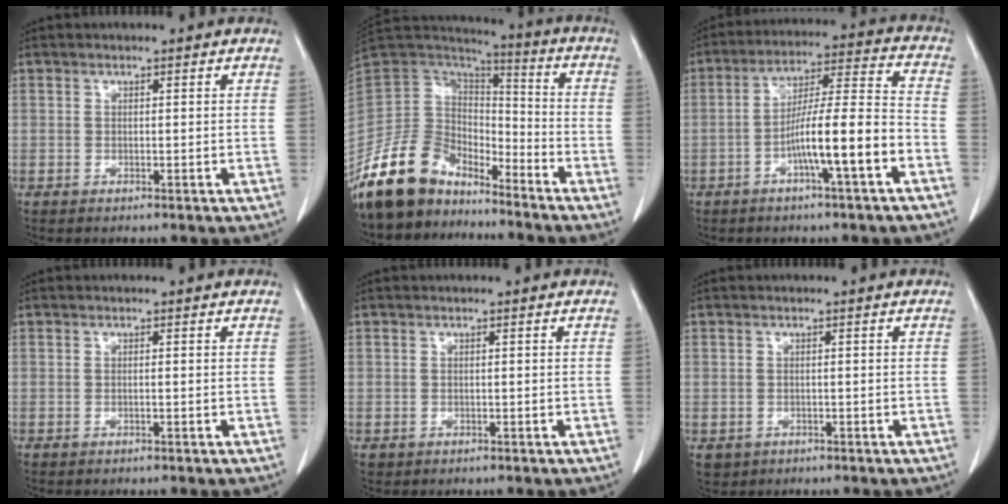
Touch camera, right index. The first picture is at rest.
{"total": 17.1, "force": [-13.7, 8.1, 6.4], "torque": [-0.134, 0.034, -0.258]}
{"total": 12.5, "force": [-4.8, 0.5, 11.5], "torque": [-0.199, 0.016, -0.079]}
{"total": 0.6, "force": [-0.1, 0.2, 0.6], "torque": [-0.017, 0.003, -0.001]}
{"total": 1.1, "force": [-0.2, 1.1, 0.3], "torque": [-0.006, 0.005, 0.003]}
{"total": 4.1, "force": [-1.4, 3.7, 1.1], "torque": [-0.028, 0.001, -0.011]}